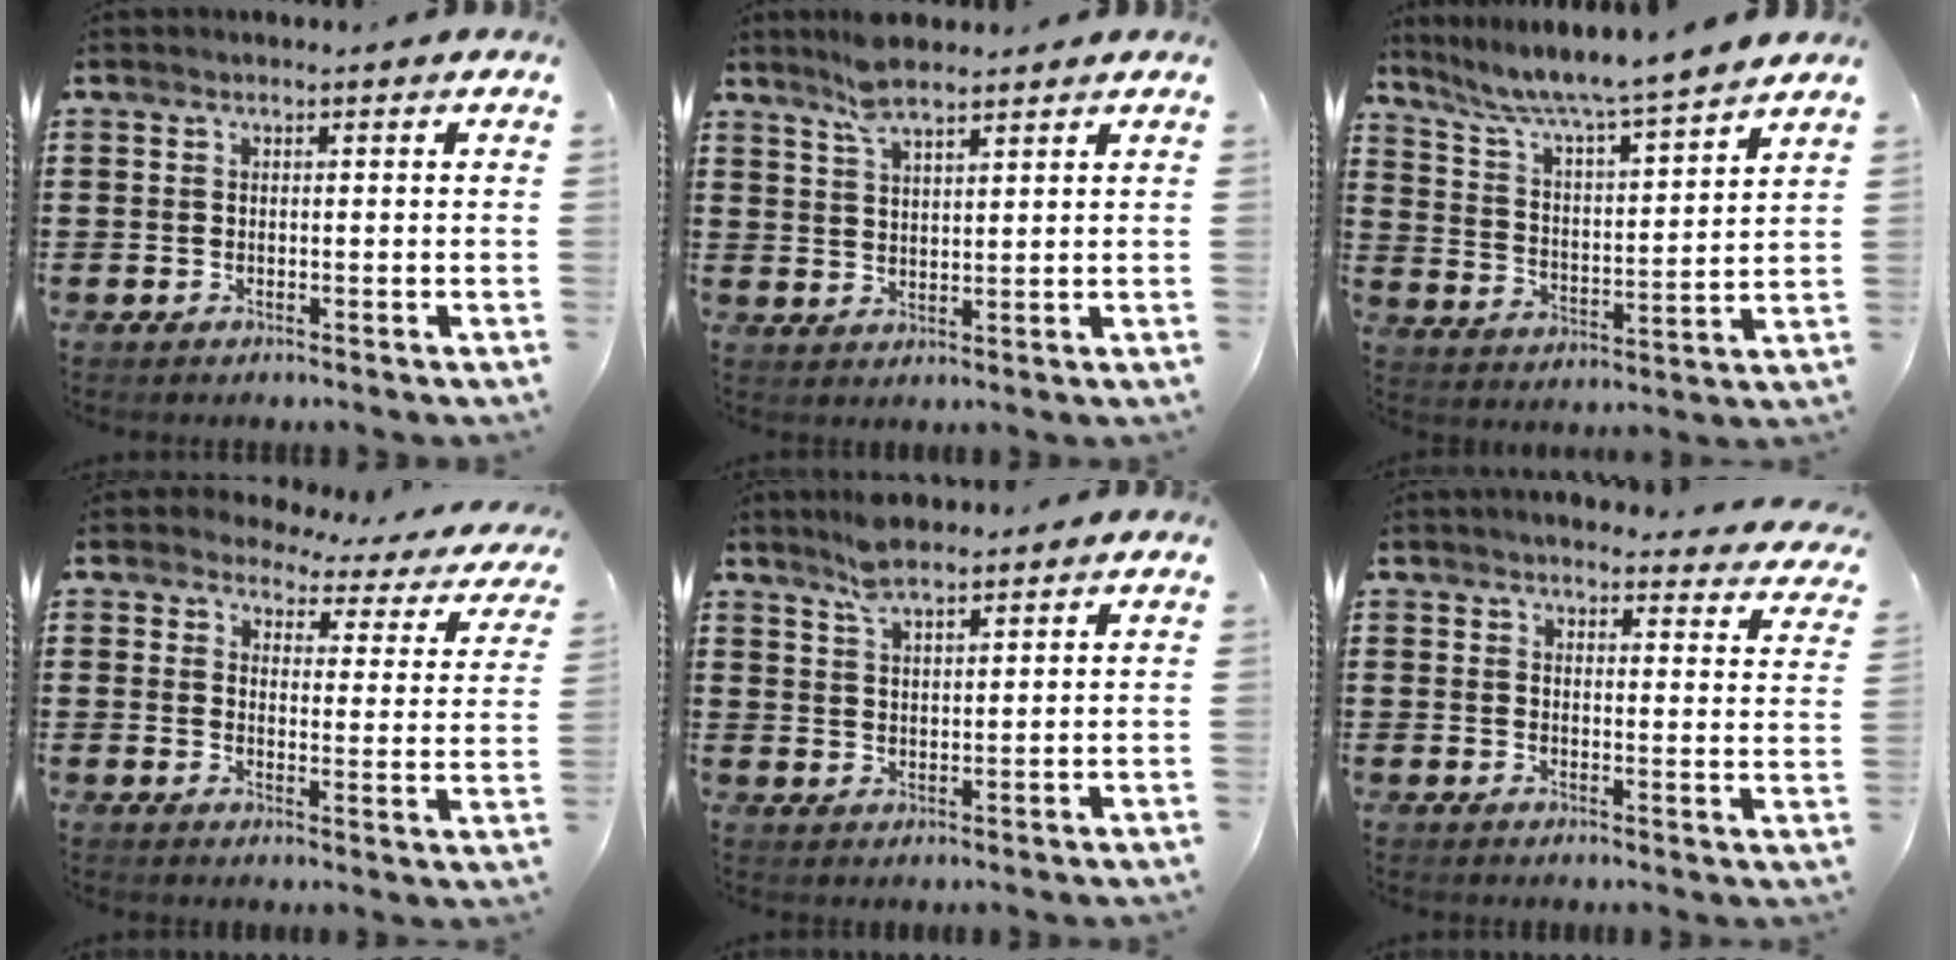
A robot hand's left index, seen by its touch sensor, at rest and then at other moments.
{"total": 5.2, "force": [4.3, 1.1, 2.7], "torque": [-0.064, -0.003, 0.079]}
{"total": 6.0, "force": [5.5, -0.7, 2.3], "torque": [-0.067, -0.041, 0.087]}
{"total": 3.5, "force": [3.2, 1.0, 0.8], "torque": [-0.037, -0.019, 0.052]}
{"total": 4.7, "force": [4.1, 1.1, 2.1], "torque": [-0.053, -0.004, 0.075]}
{"total": 3.3, "force": [3.3, 0.3, 0.6], "torque": [-0.018, -0.019, 0.055]}